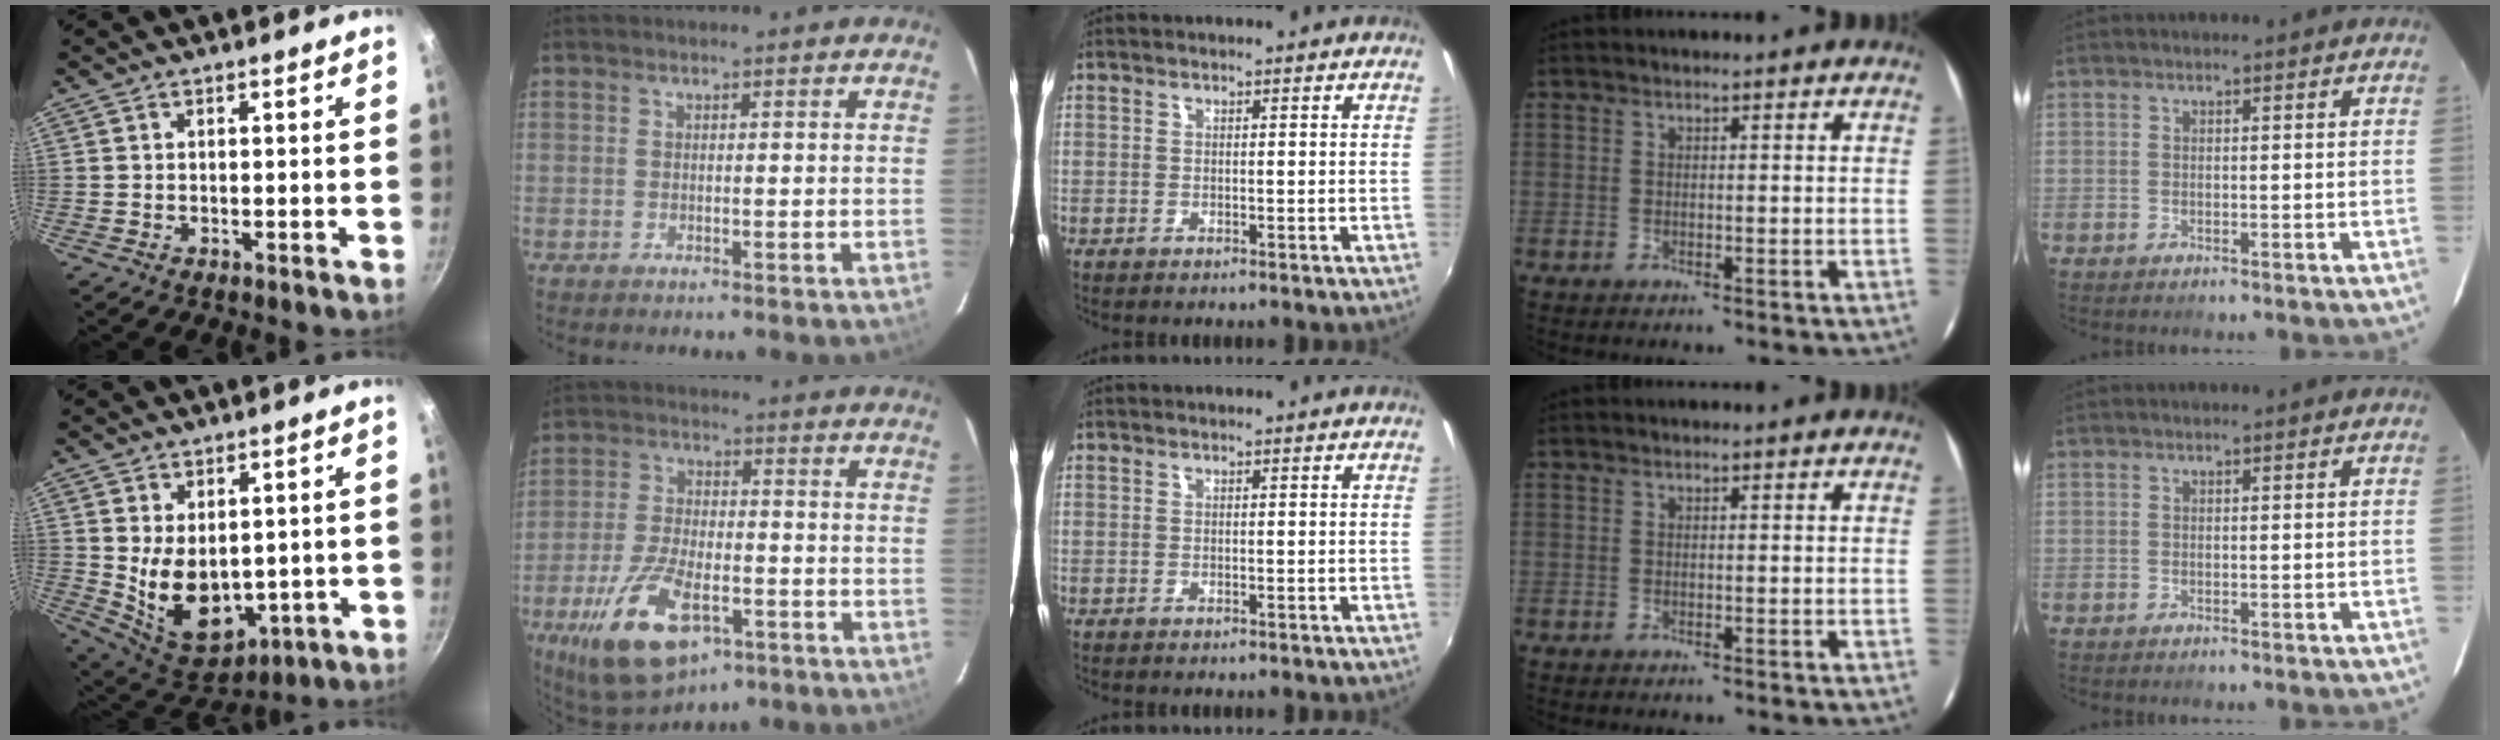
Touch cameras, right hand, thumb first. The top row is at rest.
{"thumb": {"total": 12.9, "force": [0.5, 8.6, 9.6], "torque": [-0.132, -0.032, 0.040]}, "index": {"total": 15.6, "force": [-7.6, 7.0, 11.7], "torque": [-0.249, -0.025, -0.128]}}